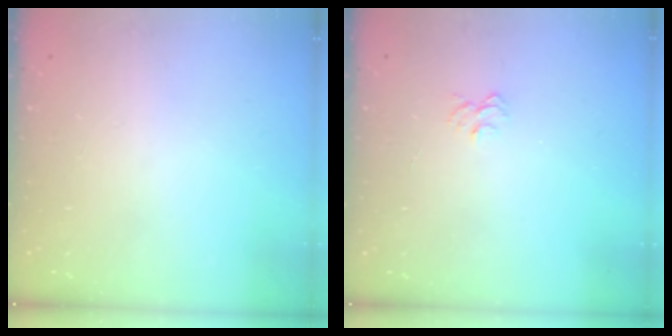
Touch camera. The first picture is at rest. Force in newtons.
{"total": 3.9, "press": 3.8, "slide": 0.3}